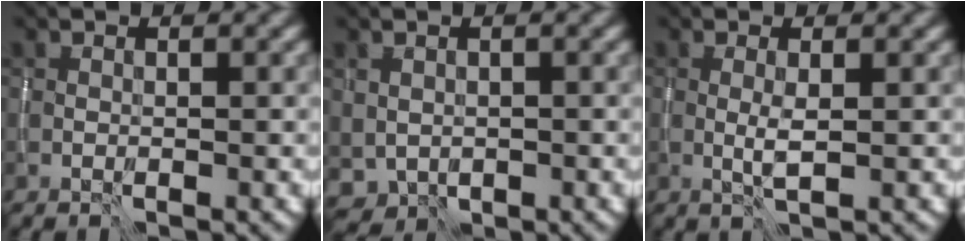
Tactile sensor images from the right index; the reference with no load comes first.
{"total": 1.6, "force": [0.4, 1.4, 0.6], "torque": [-0.016, -0.004, 0.015]}
{"total": 1.2, "force": [0.0, 0.0, 1.2], "torque": [-0.026, 0.001, -0.001]}